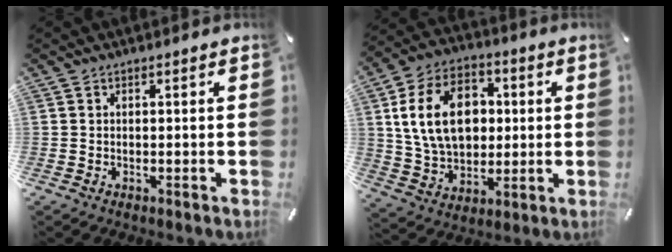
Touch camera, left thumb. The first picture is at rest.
{"total": 16.7, "force": [2.2, 12.5, 10.9], "torque": [-0.215, 0.014, 0.039]}